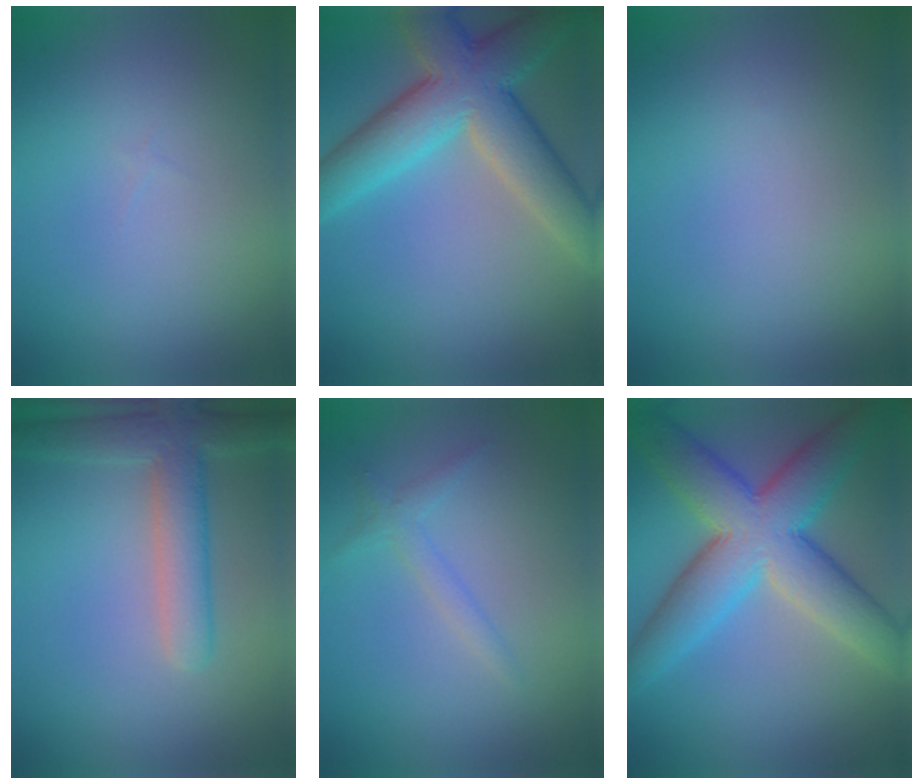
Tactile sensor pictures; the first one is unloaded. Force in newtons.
{"total": 8.6, "press": 8.6, "slide": 0.7}
{"total": 0.0}
{"total": 4.6, "press": 4.6, "slide": 0.4}
{"total": 1.3, "press": 1.3, "slide": 0.1}
{"total": 10.1, "press": 10.1, "slide": 0.5}